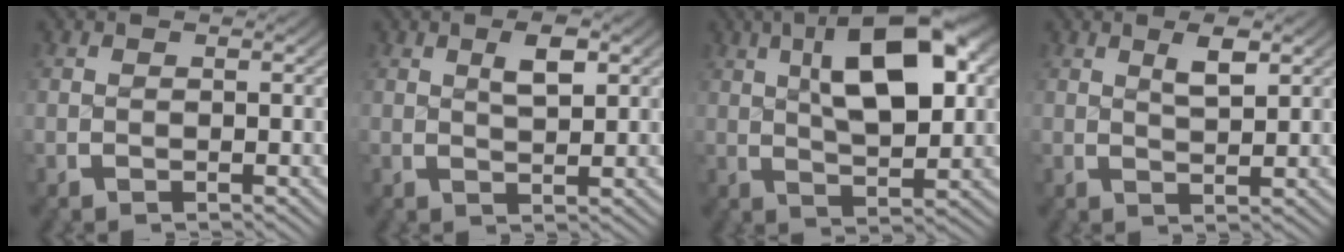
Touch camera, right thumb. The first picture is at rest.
{"total": 2.6, "force": [1.2, 1.0, 2.1], "torque": [-0.026, 0.002, 0.022]}
{"total": 10.7, "force": [3.0, 4.9, 9.0], "torque": [-0.138, 0.008, 0.046]}
{"total": 2.5, "force": [1.5, 0.7, 1.9], "torque": [-0.024, 0.001, 0.028]}